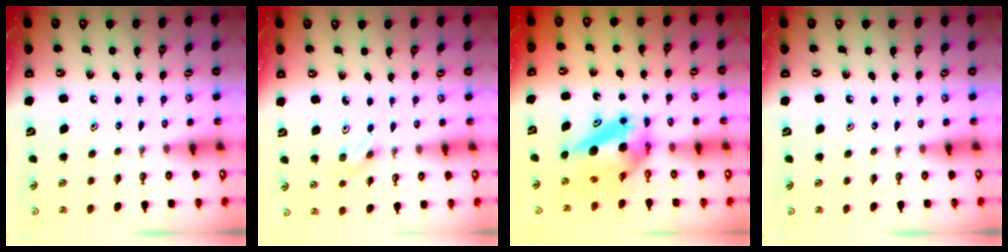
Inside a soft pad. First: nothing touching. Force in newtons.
{"total": 3.3, "press": 2.9, "slide": 1.4}
{"total": 6.8, "press": 6.7, "slide": 1.0}
{"total": 0.0}